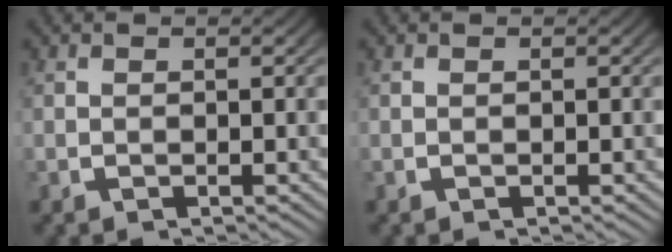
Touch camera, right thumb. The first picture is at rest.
{"total": 0.0}